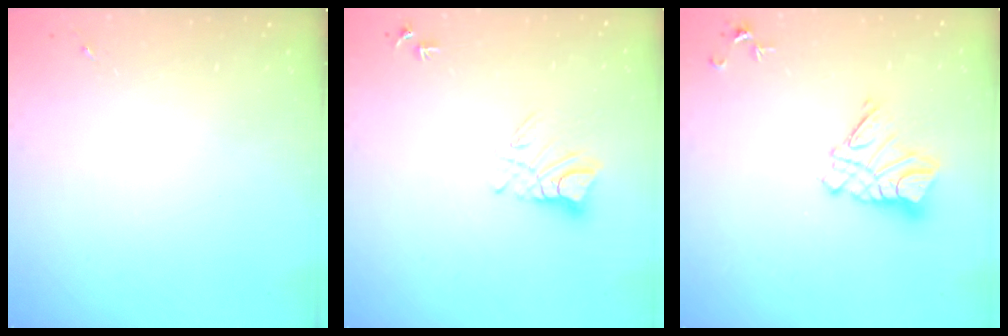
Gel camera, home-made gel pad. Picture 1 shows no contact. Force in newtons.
{"total": 7.6, "press": 7.5, "slide": 0.7}
{"total": 11.1, "press": 11.0, "slide": 1.1}